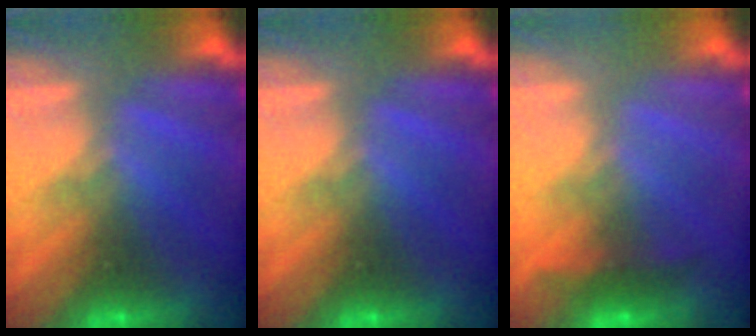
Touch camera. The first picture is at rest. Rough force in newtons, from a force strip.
{"total": 0.0}
{"total": 4.5}